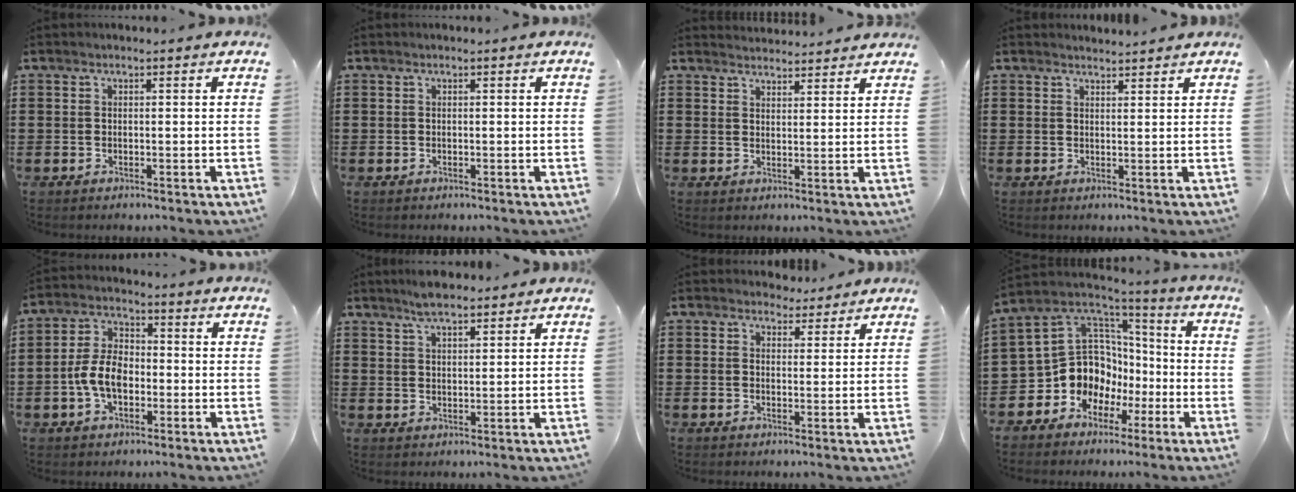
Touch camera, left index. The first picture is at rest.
{"total": 0.0}
{"total": 2.6, "force": [2.6, 0.1, -0.2], "torque": [-0.003, -0.008, 0.051]}
{"total": 1.7, "force": [1.7, 0.0, 0.0], "torque": [-0.004, 0.001, 0.034]}
{"total": 7.1, "force": [-1.7, 4.2, 5.4], "torque": [-0.122, 0.006, -0.037]}
{"total": 4.3, "force": [3.7, 1.0, 1.9], "torque": [-0.047, -0.003, 0.069]}
{"total": 3.0, "force": [2.8, 1.2, 0.1], "torque": [-0.010, -0.001, 0.054]}
{"total": 12.0, "force": [-3.2, 10.9, 3.8], "torque": [-0.118, -0.016, -0.054]}